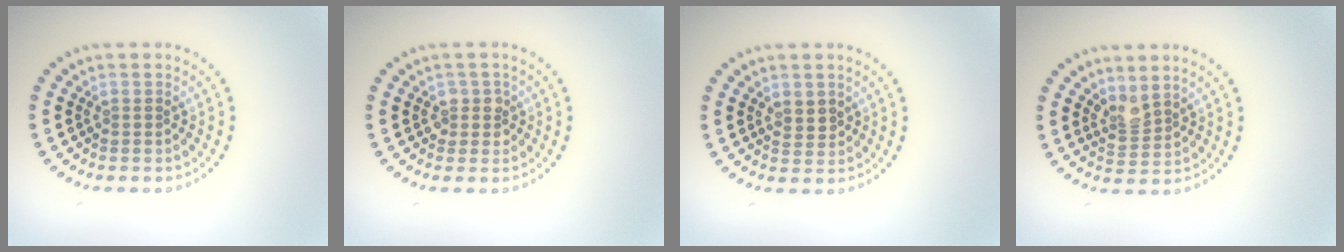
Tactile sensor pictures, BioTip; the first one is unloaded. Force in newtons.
{"total": 1.5, "press": 1.4, "slide": 0.7}
{"total": 1.3, "press": 1.1, "slide": 0.6}
{"total": 2.0, "press": 1.4, "slide": 1.4}